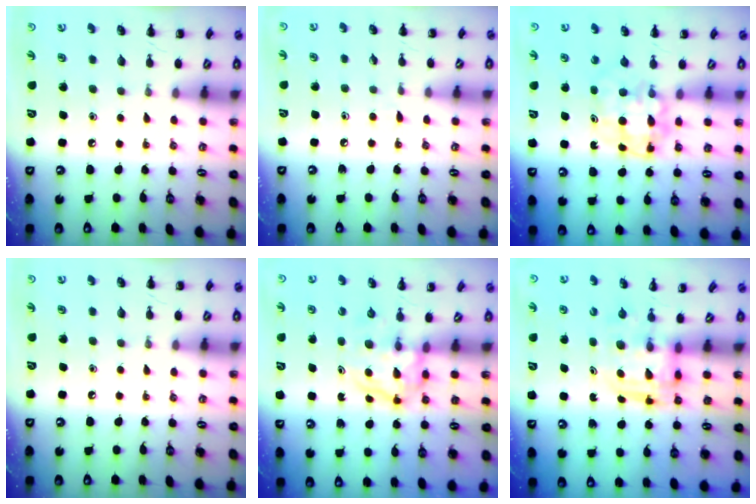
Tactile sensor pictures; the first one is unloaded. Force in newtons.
{"total": 4.0, "press": 3.5, "slide": 1.8}
{"total": 5.0, "press": 5.0, "slide": 0.8}
{"total": 0.0}
{"total": 3.8, "press": 3.8, "slide": 0.4}
{"total": 3.0, "press": 3.0, "slide": 0.3}